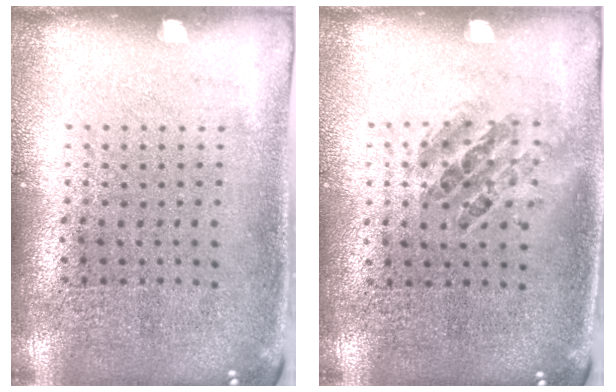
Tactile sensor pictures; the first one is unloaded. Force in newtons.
{"total": 0.9, "press": 0.7, "slide": 0.4}